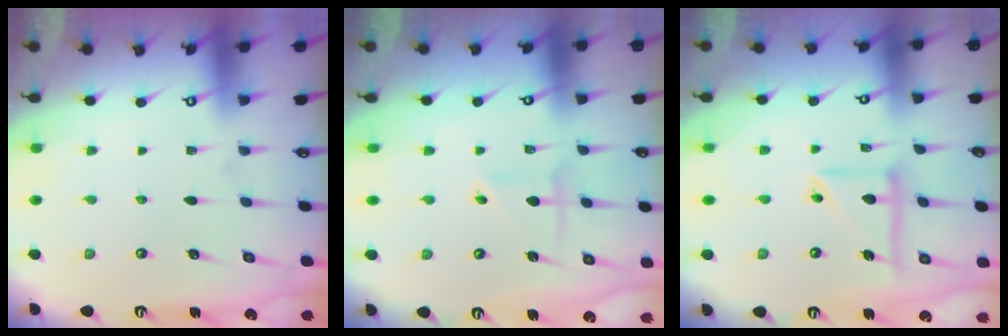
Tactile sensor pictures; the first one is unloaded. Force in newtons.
{"total": 2.5, "press": 2.5, "slide": 0.2}
{"total": 10.4, "press": 10.3, "slide": 1.0}